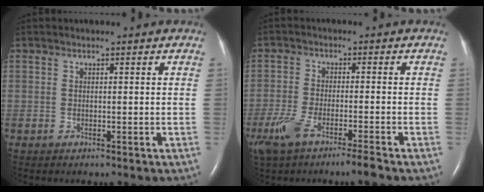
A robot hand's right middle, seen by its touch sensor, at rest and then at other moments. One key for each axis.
{"total": 7.2, "fx": -4.9, "fy": 0.5, "fz": 5.2, "tx": -0.104, "ty": -0.016, "tz": -0.090}